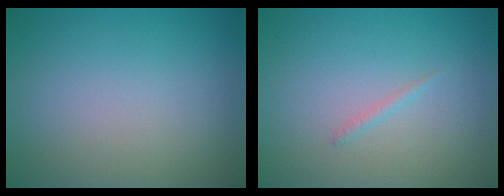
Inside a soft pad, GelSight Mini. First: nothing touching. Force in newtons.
{"total": 0.6, "press": 0.6, "slide": 0.1}